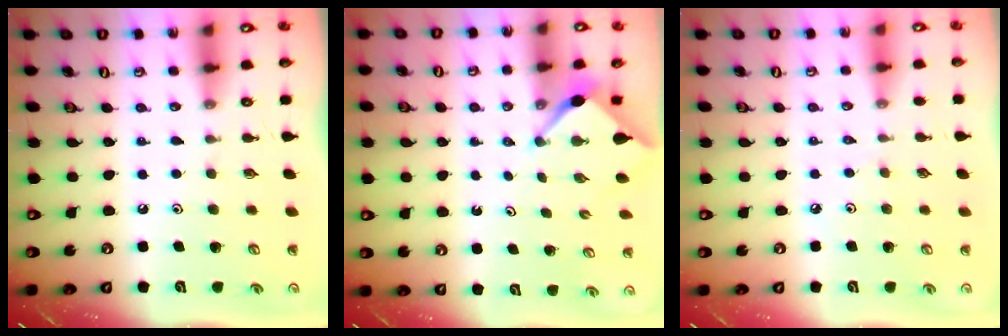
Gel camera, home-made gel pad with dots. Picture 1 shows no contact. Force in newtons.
{"total": 2.6, "press": 2.6, "slide": 0.3}
{"total": 2.2, "press": 2.1, "slide": 0.6}